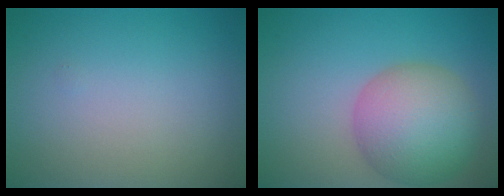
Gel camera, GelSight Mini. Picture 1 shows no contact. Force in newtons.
{"total": 7.9, "press": 7.9, "slide": 0.4}